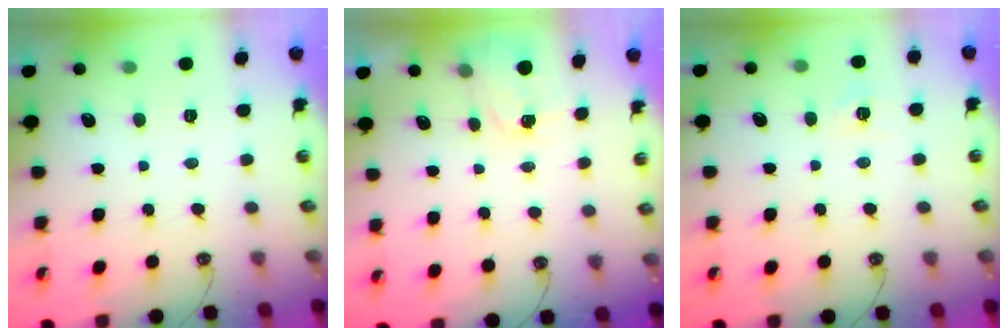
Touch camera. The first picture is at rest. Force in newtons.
{"total": 2.4, "press": 2.4, "slide": 0.3}
{"total": 4.0, "press": 4.0, "slide": 0.5}